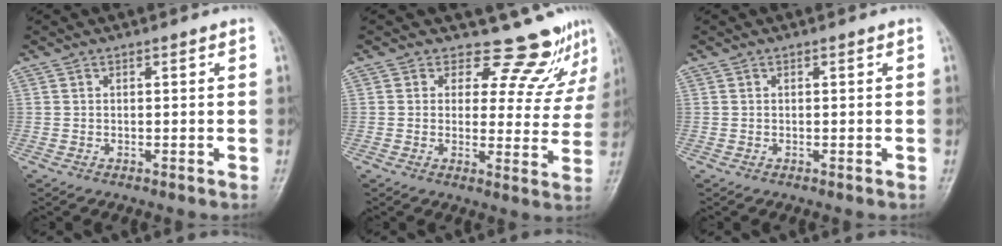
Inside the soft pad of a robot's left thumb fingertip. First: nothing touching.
{"total": 10.7, "force": [9.4, 4.6, 2.1], "torque": [0.018, -0.073, 0.101]}
{"total": 0.0}